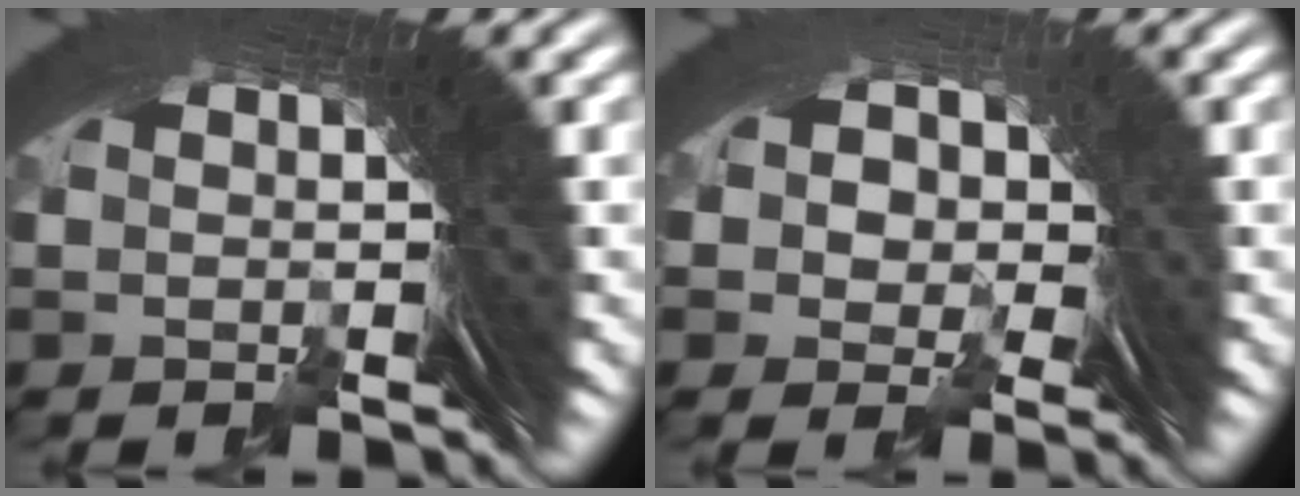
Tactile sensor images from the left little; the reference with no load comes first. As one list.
[{"total": 3.9, "force": [-1.0, 3.7, 0.9], "torque": [-0.043, -0.019, -0.013]}]